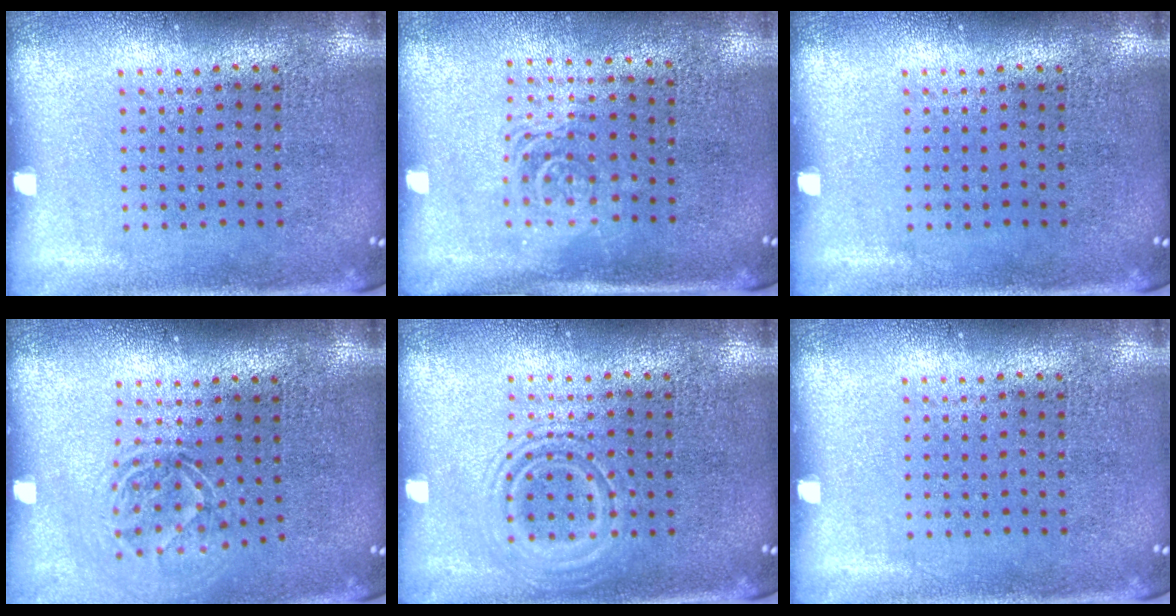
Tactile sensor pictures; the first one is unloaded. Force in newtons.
{"total": 1.6, "press": 1.3, "slide": 0.9}
{"total": 0.0}
{"total": 1.7, "press": 1.2, "slide": 1.1}
{"total": 2.4, "press": 2.4, "slide": 0.4}
{"total": 0.0}